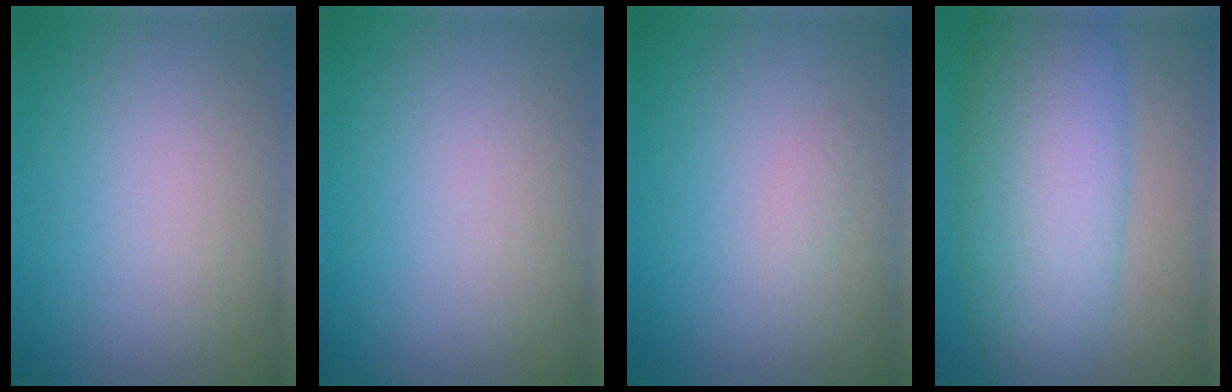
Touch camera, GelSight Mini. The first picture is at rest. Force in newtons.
{"total": 0.0}
{"total": 0.6, "press": 0.6, "slide": 0.0}
{"total": 10.2, "press": 10.2, "slide": 0.4}